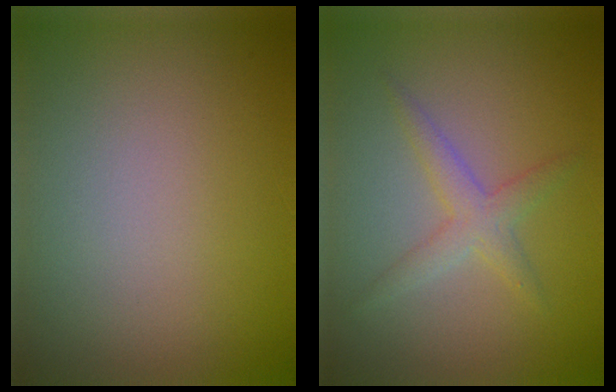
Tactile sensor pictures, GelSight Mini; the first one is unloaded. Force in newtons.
{"total": 2.3, "press": 2.3, "slide": 0.1}